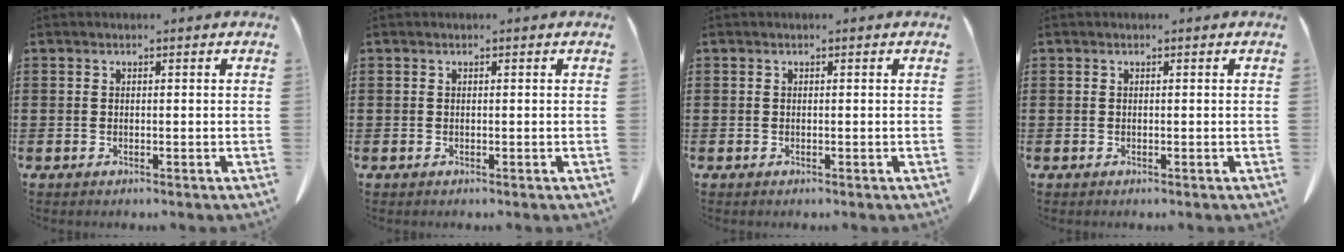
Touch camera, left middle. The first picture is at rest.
{"total": 0.0}
{"total": 0.0}
{"total": 0.0}